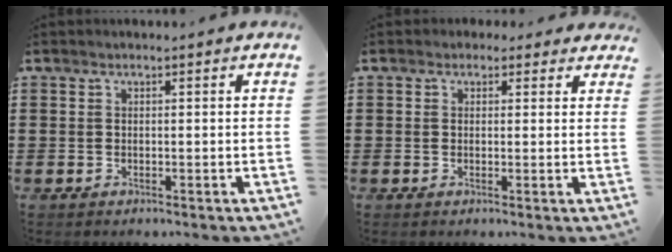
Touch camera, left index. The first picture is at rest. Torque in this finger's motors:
{"motor_torque": [2.14, 0.00, 0.04, -0.13]}